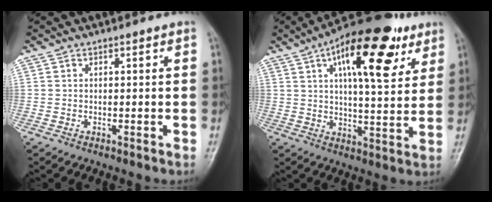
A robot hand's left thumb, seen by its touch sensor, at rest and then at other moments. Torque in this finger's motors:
{"motor_torque": [0.63, 0.69, 1.84, -0.93, 0.26]}